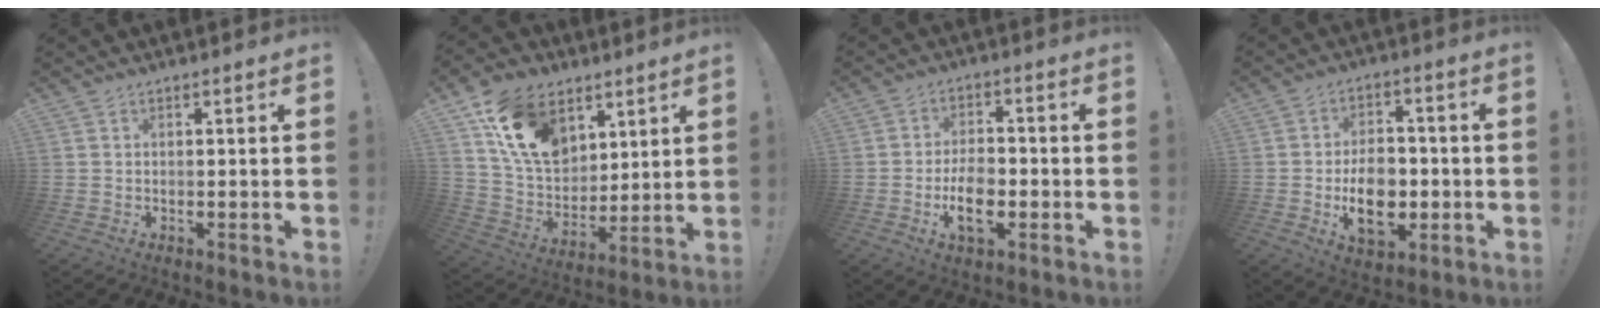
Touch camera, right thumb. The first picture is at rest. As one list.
[{"total": 18.7, "force": [9.5, 12.8, 9.9], "torque": [-0.172, -0.036, 0.182]}, {"total": 10.3, "force": [-3.1, 7.9, 5.9], "torque": [-0.096, 0.019, -0.051]}, {"total": 13.1, "force": [-2.7, 9.9, 8.1], "torque": [-0.119, 0.015, -0.042]}]